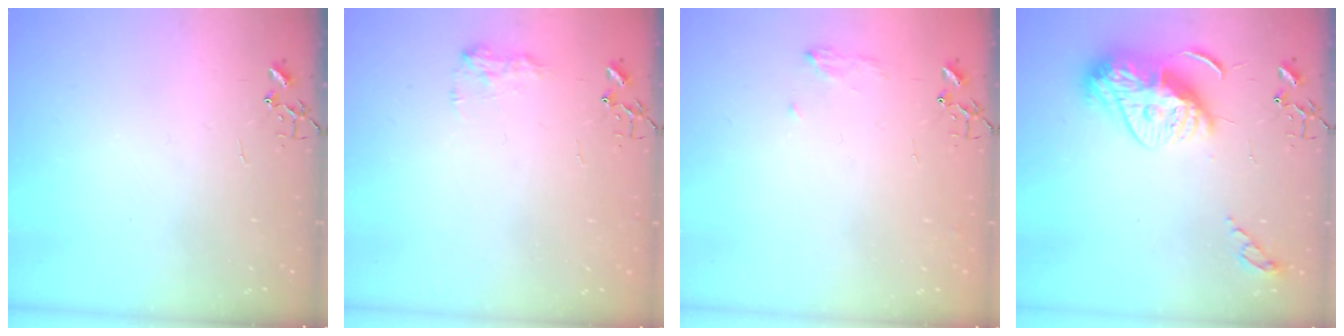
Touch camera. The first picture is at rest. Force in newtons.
{"total": 7.9, "press": 7.9, "slide": 0.4}
{"total": 7.0, "press": 7.0, "slide": 0.8}
{"total": 16.0, "press": 16.0, "slide": 0.9}